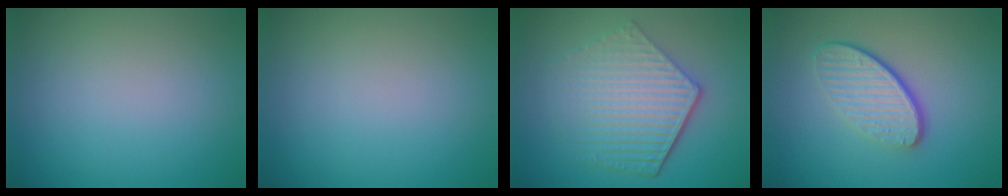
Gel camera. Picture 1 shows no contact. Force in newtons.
{"total": 0.0}
{"total": 6.2, "press": 4.5, "slide": 4.3}
{"total": 4.6, "press": 3.2, "slide": 3.3}